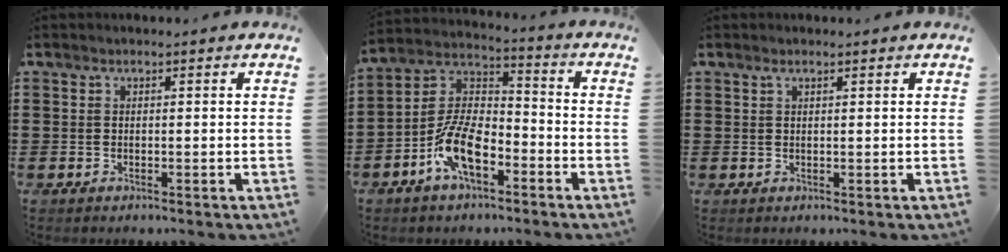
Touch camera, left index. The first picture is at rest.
{"total": 10.3, "force": [-5.4, 4.4, 7.5], "torque": [-0.178, 0.005, -0.108]}
{"total": 0.9, "force": [0.6, 0.1, 0.6], "torque": [-0.013, 0.001, 0.011]}